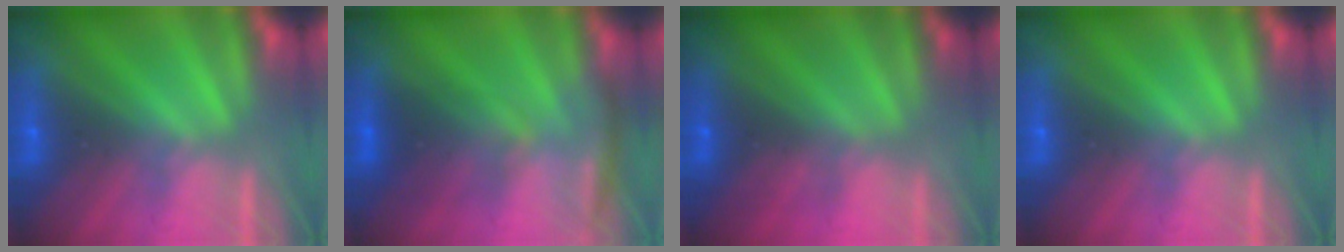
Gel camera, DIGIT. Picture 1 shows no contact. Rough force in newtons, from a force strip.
{"total": 2.7}
{"total": 4.2}
{"total": 0.0}